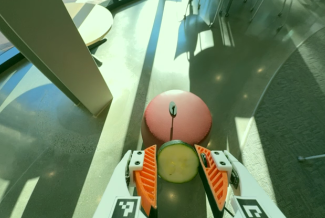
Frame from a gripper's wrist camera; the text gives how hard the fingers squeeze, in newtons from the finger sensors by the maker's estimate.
{"total": 9.4, "left": 9.7, "right": 9.1}